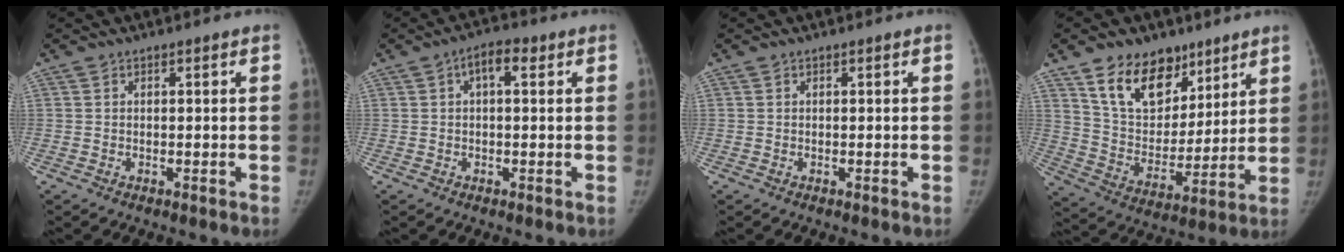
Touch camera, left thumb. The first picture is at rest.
{"total": 3.9, "force": [1.2, 1.7, 3.3], "torque": [-0.050, 0.012, 0.011]}
{"total": 0.0}
{"total": 16.0, "force": [10.2, 10.2, 7.0], "torque": [-0.072, -0.058, 0.187]}